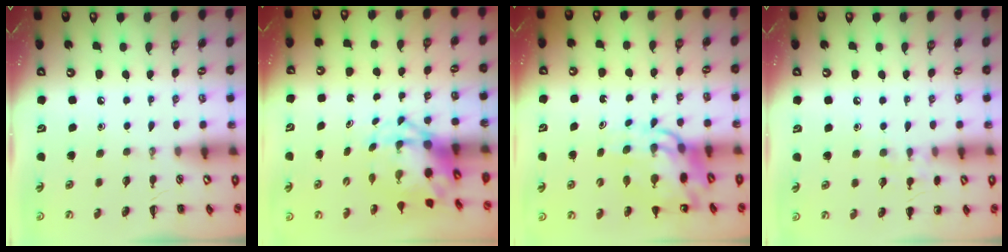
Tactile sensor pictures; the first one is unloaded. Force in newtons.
{"total": 3.8, "press": 3.7, "slide": 1.0}
{"total": 11.2, "press": 10.7, "slide": 3.3}
{"total": 6.7, "press": 6.4, "slide": 2.1}